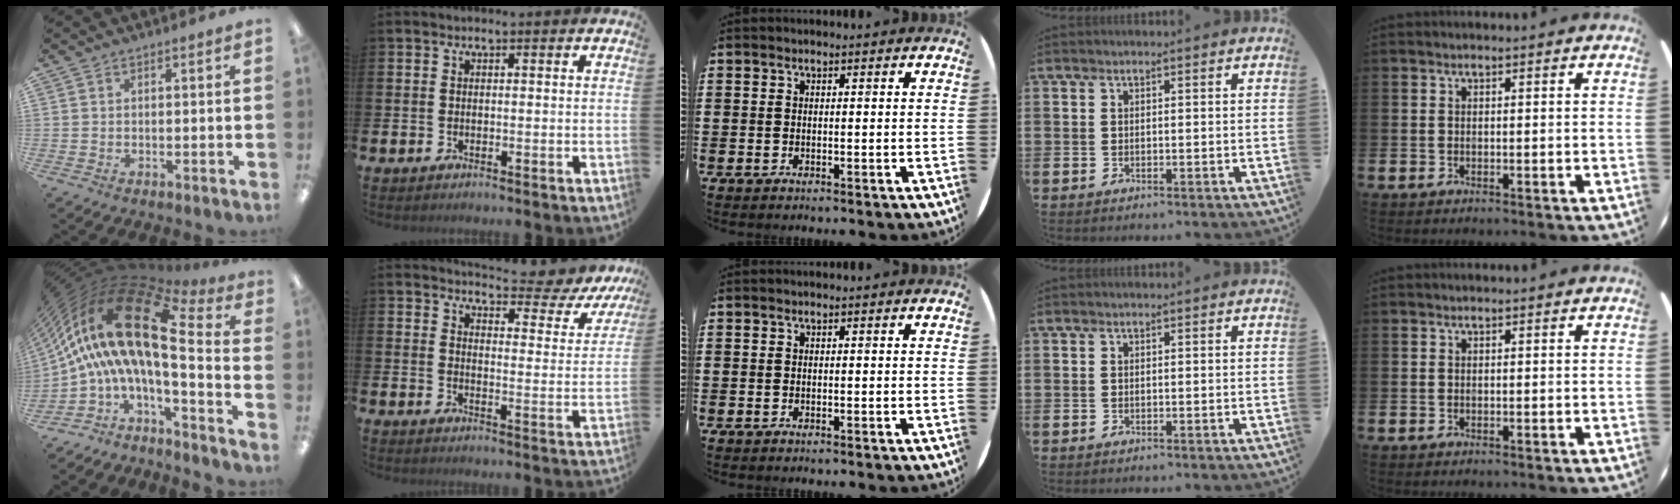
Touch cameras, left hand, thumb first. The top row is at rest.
{"thumb": {"total": 20.9, "force": [4.2, 6.9, 19.3], "torque": [-0.380, -0.044, 0.065]}, "index": {"total": 5.1, "force": [4.9, 1.1, 1.1], "torque": [-0.028, -0.048, 0.076]}}